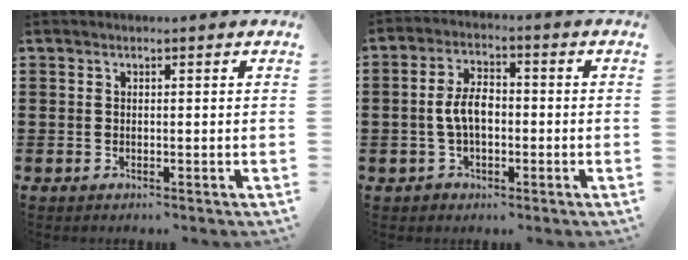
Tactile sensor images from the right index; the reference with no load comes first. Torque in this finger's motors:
{"motor_torque": [1.03, 1.10, 0.60, 0.15]}